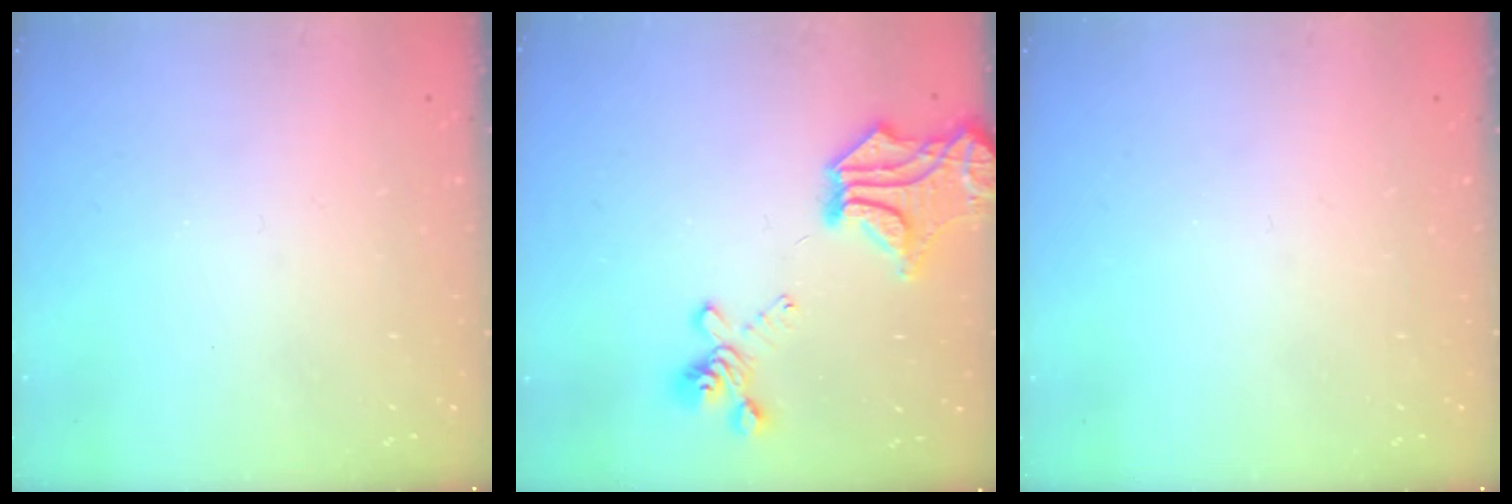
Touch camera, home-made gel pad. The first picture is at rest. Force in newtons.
{"total": 7.0, "press": 6.5, "slide": 2.6}
{"total": 0.0}